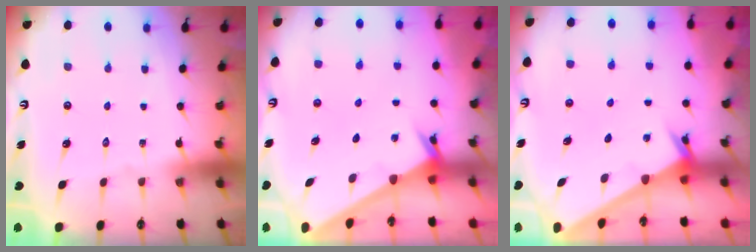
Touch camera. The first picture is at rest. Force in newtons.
{"total": 2.6, "press": 2.6, "slide": 0.2}
{"total": 2.6, "press": 2.6, "slide": 0.2}